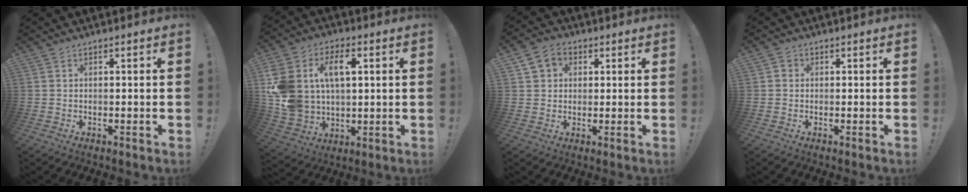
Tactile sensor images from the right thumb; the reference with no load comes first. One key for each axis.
{"total": 17.3, "fx": 5.1, "fy": 12.2, "fz": 11.2, "tx": -0.218, "ty": -0.011, "tz": 0.096}
{"total": 6.0, "fx": 2.2, "fy": 5.1, "fz": 2.3, "tx": -0.036, "ty": 0.000, "tz": 0.045}
{"total": 1.2, "fx": 0.0, "fy": 1.2, "fz": 0.4, "tx": 0.001, "ty": 0.000, "tz": -0.002}